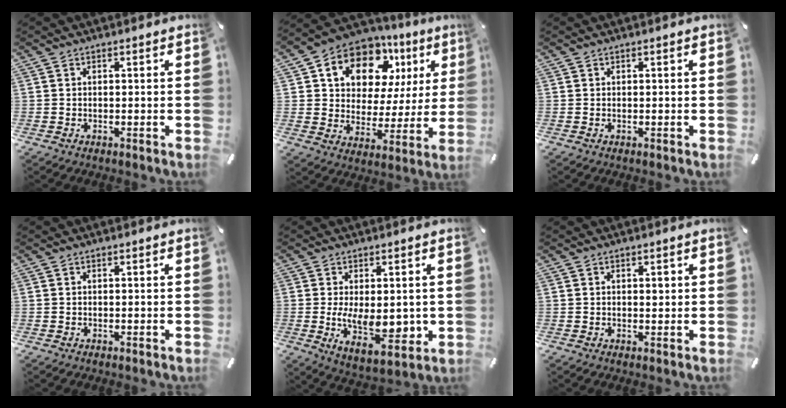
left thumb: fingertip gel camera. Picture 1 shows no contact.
{"total": 13.3, "force": [7.9, 8.8, 6.1], "torque": [-0.117, -0.044, 0.145]}
{"total": 0.0}
{"total": 0.0}
{"total": 11.8, "force": [-0.7, 6.3, 10.0], "torque": [-0.162, -0.018, -0.003]}
{"total": 1.1, "force": [0.4, 0.8, 0.7], "torque": [0.001, -0.003, 0.003]}